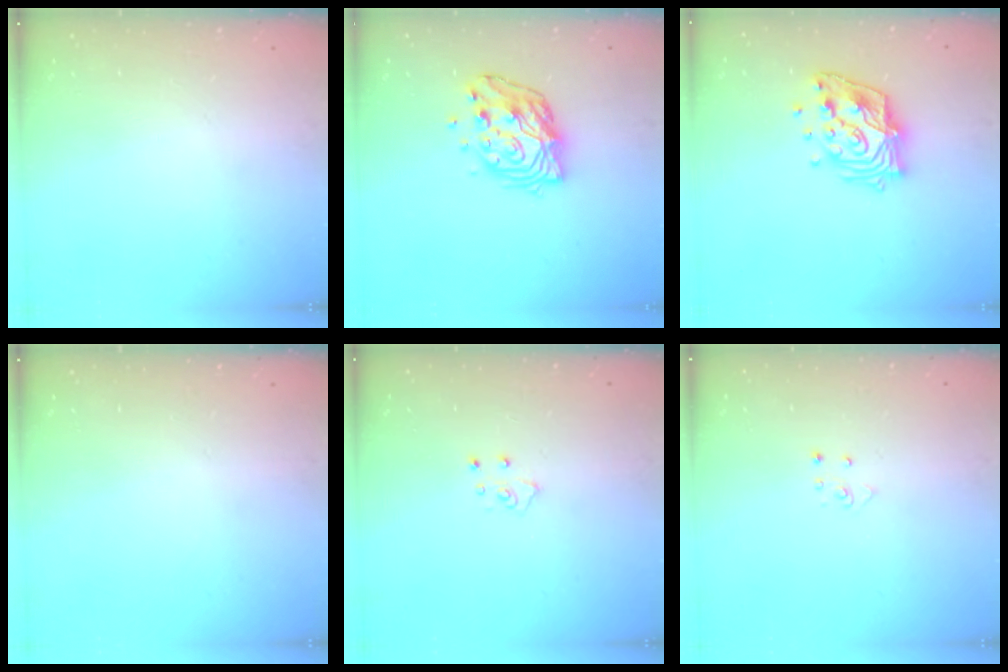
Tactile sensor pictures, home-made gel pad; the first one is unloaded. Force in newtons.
{"total": 14.0, "press": 13.9, "slide": 1.7}
{"total": 15.5, "press": 15.5, "slide": 1.2}
{"total": 0.0}
{"total": 5.7, "press": 5.7, "slide": 0.4}
{"total": 3.4, "press": 3.4, "slide": 0.3}